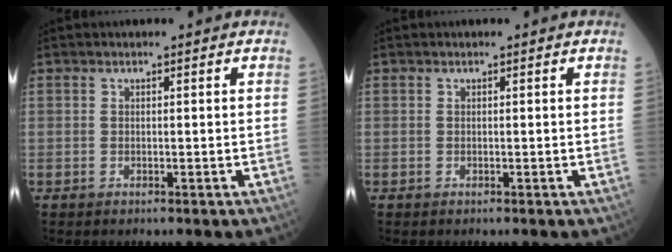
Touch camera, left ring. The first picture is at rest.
{"total": 0.0}